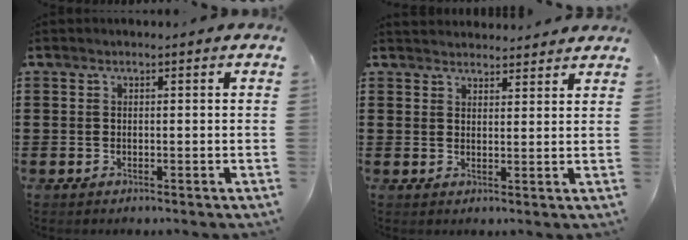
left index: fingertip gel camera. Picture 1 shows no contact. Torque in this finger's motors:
{"motor_torque": [2.14, 0.00, 0.05, 0.01]}